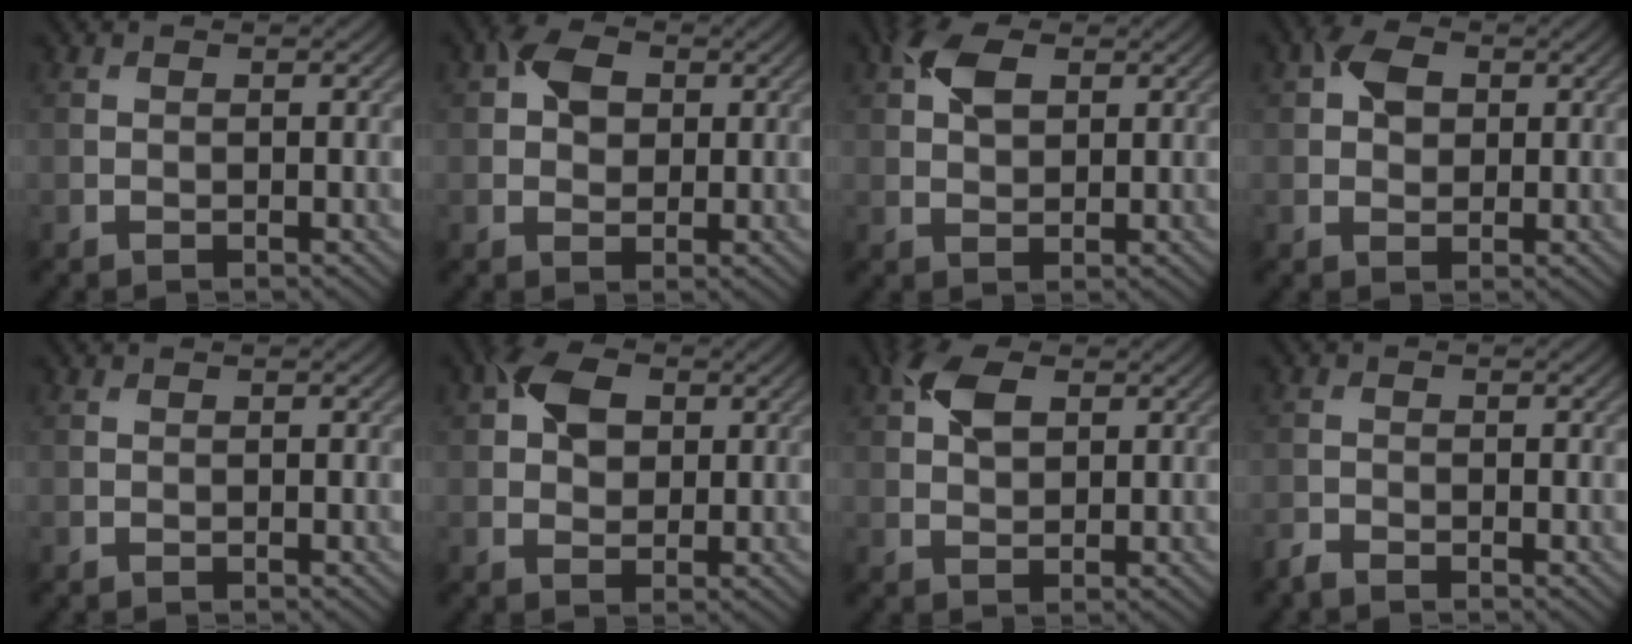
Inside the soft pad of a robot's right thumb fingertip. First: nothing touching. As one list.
[{"total": 4.1, "force": [1.0, 3.1, 2.5], "torque": [-0.045, 0.007, 0.010]}, {"total": 4.9, "force": [1.9, 2.9, 3.5], "torque": [-0.079, 0.008, 0.032]}, {"total": 3.6, "force": [1.0, 2.7, 2.3], "torque": [-0.044, 0.007, 0.009]}, {"total": 0.0}, {"total": 5.4, "force": [1.6, 3.9, 3.4], "torque": [-0.067, 0.009, 0.022]}, {"total": 4.9, "force": [1.9, 2.9, 3.5], "torque": [-0.079, 0.008, 0.033]}, {"total": 1.3, "force": [-1.3, 0.1, 0.3], "torque": [-0.009, -0.002, -0.031]}]